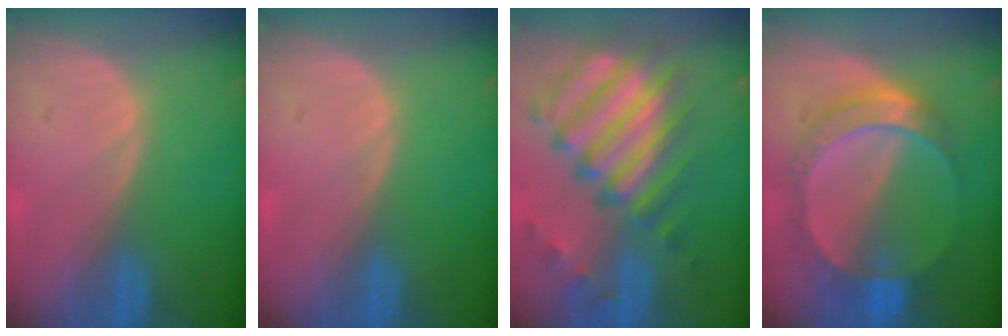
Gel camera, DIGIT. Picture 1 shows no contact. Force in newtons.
{"total": 0.0}
{"total": 11.9, "press": 10.3, "slide": 5.9}
{"total": 7.3, "press": 7.2, "slide": 1.3}